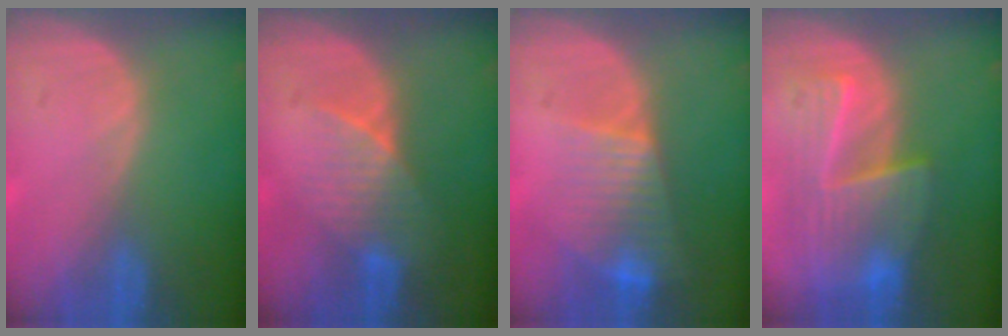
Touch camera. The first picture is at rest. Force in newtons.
{"total": 4.9, "press": 4.7, "slide": 1.3}
{"total": 7.9, "press": 6.7, "slide": 4.2}
{"total": 8.8, "press": 8.3, "slide": 2.9}